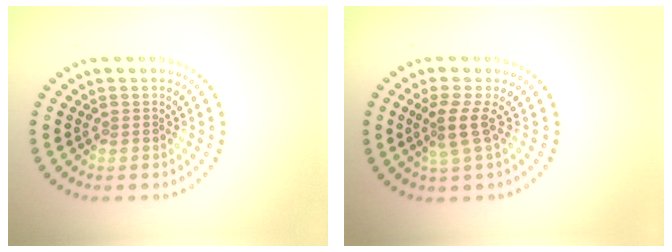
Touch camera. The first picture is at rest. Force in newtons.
{"total": 2.4, "press": 1.7, "slide": 1.8}